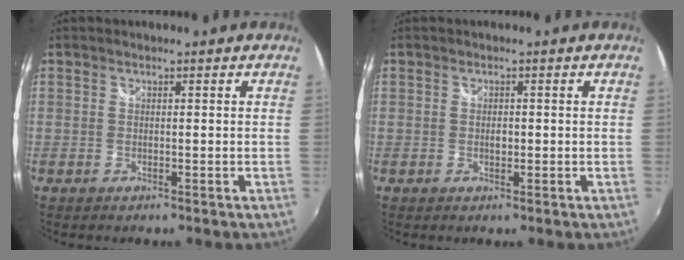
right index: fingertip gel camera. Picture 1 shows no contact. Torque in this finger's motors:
{"motor_torque": [0.35, -0.03, 0.05, 0.02]}